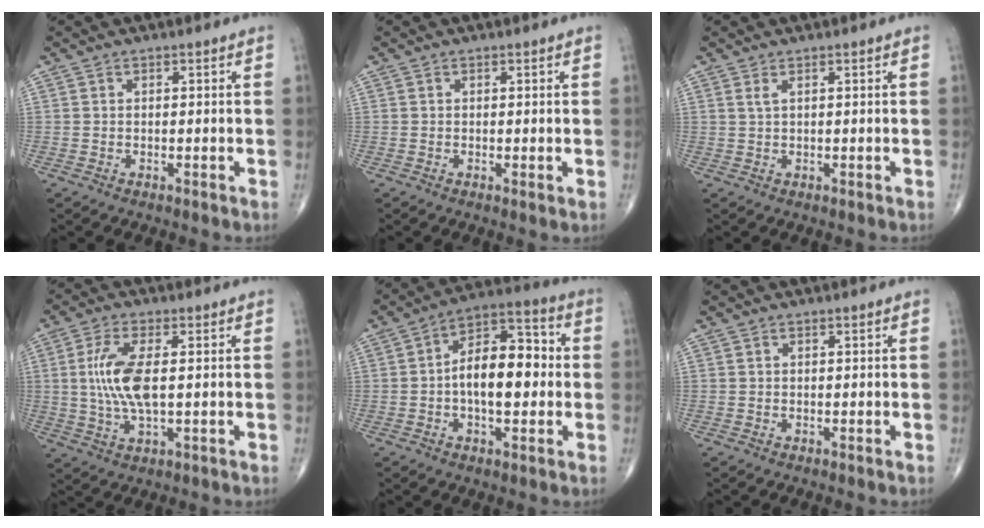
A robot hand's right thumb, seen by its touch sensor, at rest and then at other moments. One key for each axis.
{"total": 0.5, "fx": 0.0, "fy": 0.1, "fz": 0.5, "tx": -0.010, "ty": -0.003, "tz": -0.003}
{"total": 1.0, "fx": 0.6, "fy": 0.2, "fz": 0.8, "tx": -0.024, "ty": 0.004, "tz": 0.013}
{"total": 9.5, "fx": 0.8, "fy": 3.5, "fz": 8.8, "tx": -0.197, "ty": -0.004, "tz": 0.017}
{"total": 13.8, "fx": -0.4, "fy": 7.1, "fz": 11.9, "tx": -0.168, "ty": 0.033, "tz": -0.016}
{"total": 0.0}